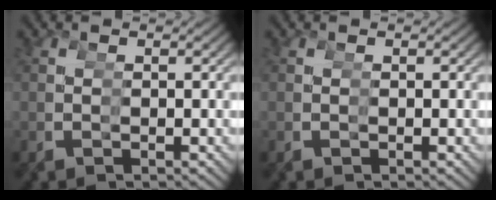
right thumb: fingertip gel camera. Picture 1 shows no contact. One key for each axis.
{"total": 0.0}